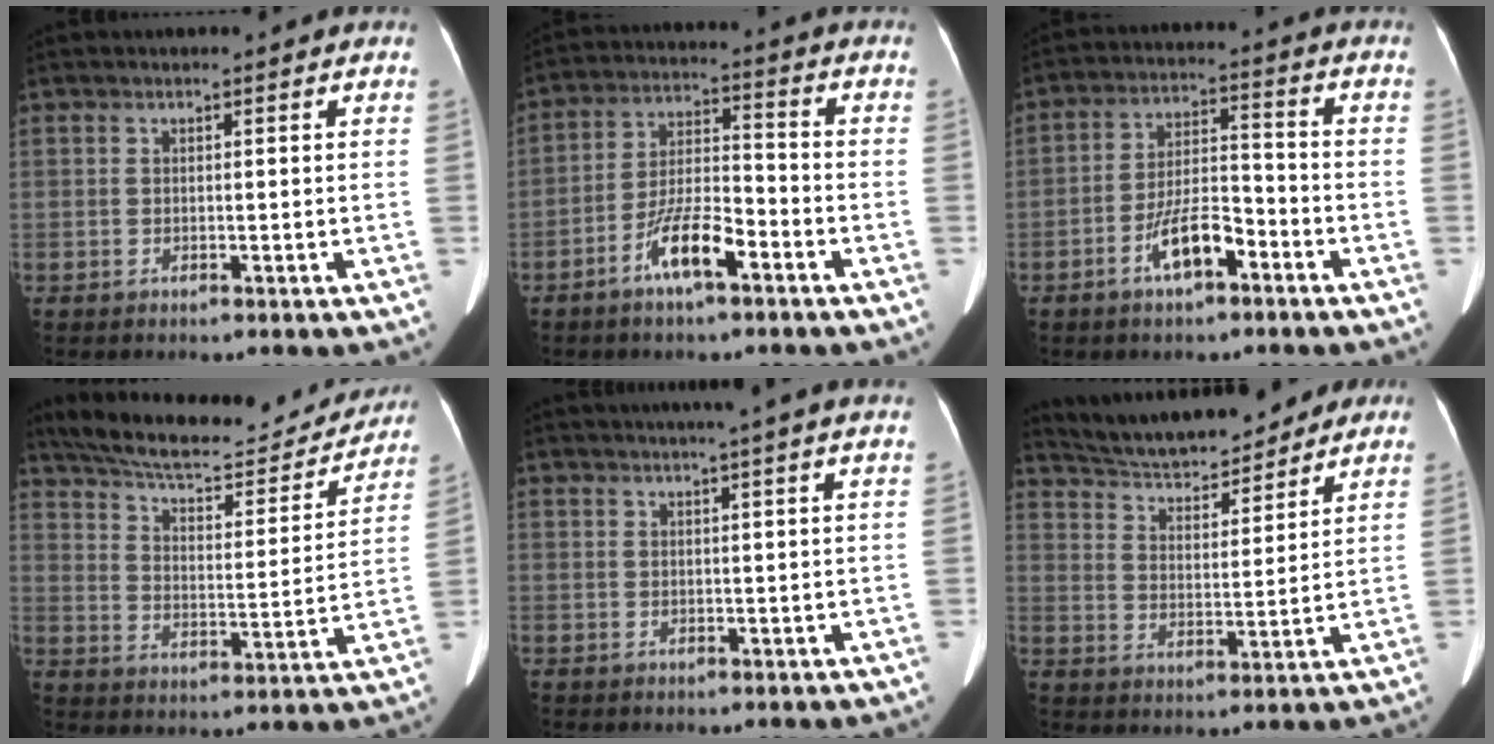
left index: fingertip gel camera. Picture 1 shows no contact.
{"total": 8.7, "force": [-4.9, 2.2, 6.9], "torque": [-0.138, 0.004, -0.093]}
{"total": 8.1, "force": [-4.4, 2.6, 6.2], "torque": [-0.121, 0.010, -0.079]}
{"total": 22.5, "force": [20.3, 5.3, 8.2], "torque": [-0.130, 0.001, 0.282]}
{"total": 7.5, "force": [6.3, -1.0, 3.9], "torque": [-0.051, 0.021, 0.067]}
{"total": 17.3, "force": [15.6, 4.4, 6.1], "torque": [-0.099, 0.020, 0.237]}